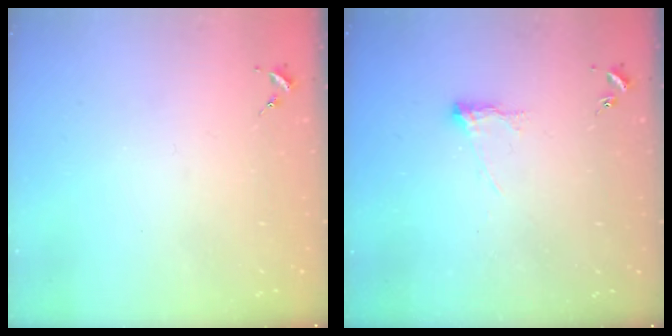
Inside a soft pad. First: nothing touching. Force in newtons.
{"total": 5.7, "press": 5.6, "slide": 0.9}